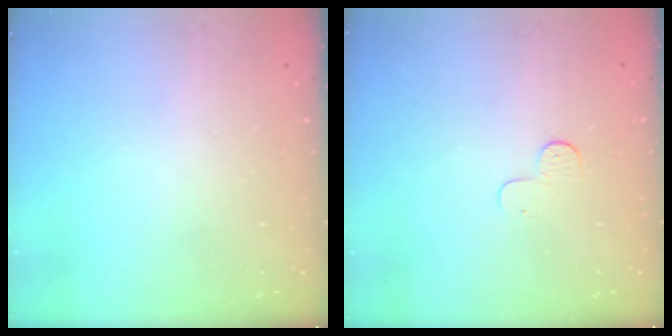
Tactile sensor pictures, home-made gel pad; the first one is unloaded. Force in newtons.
{"total": 4.5, "press": 4.5, "slide": 0.3}